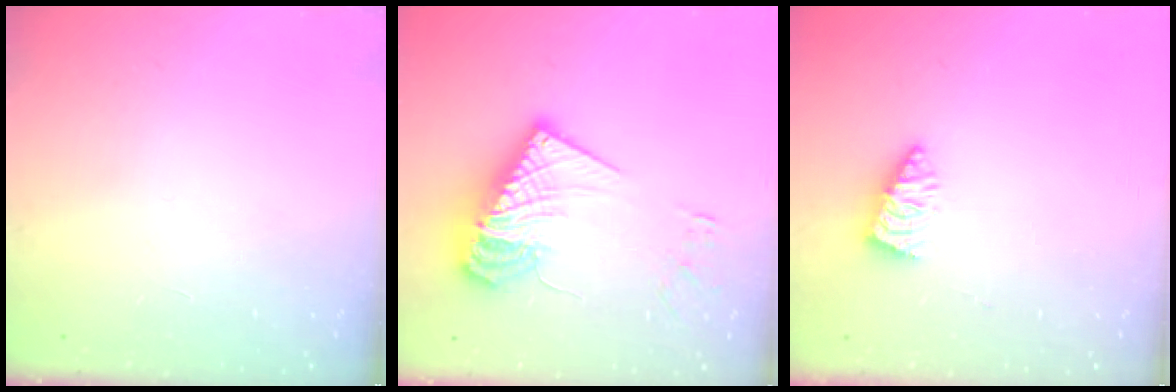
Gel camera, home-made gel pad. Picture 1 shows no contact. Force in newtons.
{"total": 21.8, "press": 21.7, "slide": 1.9}
{"total": 1.7, "press": 1.7, "slide": 0.1}